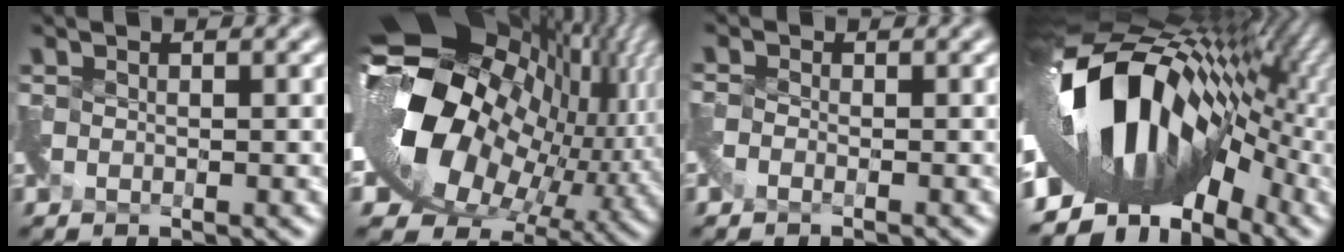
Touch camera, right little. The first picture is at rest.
{"total": 17.4, "force": [-0.3, 12.6, 12.0], "torque": [-0.204, -0.026, 0.024]}
{"total": 1.3, "force": [-1.2, -0.1, -0.4], "torque": [0.005, -0.004, -0.030]}
{"total": 13.0, "force": [-1.2, 7.6, 10.5], "torque": [-0.152, 0.026, -0.044]}